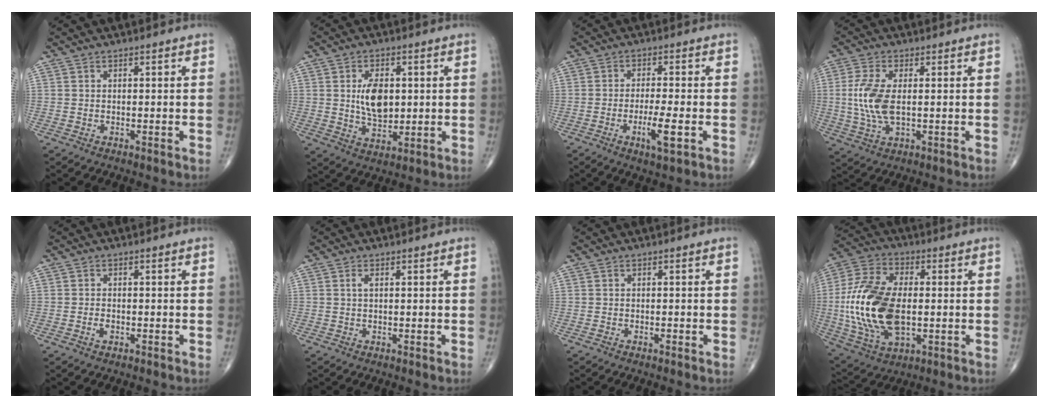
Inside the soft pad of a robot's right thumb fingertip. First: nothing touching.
{"total": 8.6, "force": [1.2, 5.1, 6.9], "torque": [-0.101, -0.012, 0.027]}
{"total": 6.1, "force": [-2.1, 1.1, 5.6], "torque": [-0.103, 0.000, -0.037]}
{"total": 8.8, "force": [0.3, 4.2, 7.8], "torque": [-0.181, -0.005, 0.009]}
{"total": 1.4, "force": [-0.6, 0.7, 0.9], "torque": [-0.017, 0.004, -0.014]}
{"total": 1.0, "force": [0.3, 0.4, 0.9], "torque": [-0.021, 0.000, 0.004]}
{"total": 0.5, "force": [-0.3, 0.2, 0.4], "torque": [-0.009, 0.004, -0.005]}
{"total": 21.2, "force": [-1.1, 11.8, 17.5], "torque": [-0.368, 0.000, -0.013]}